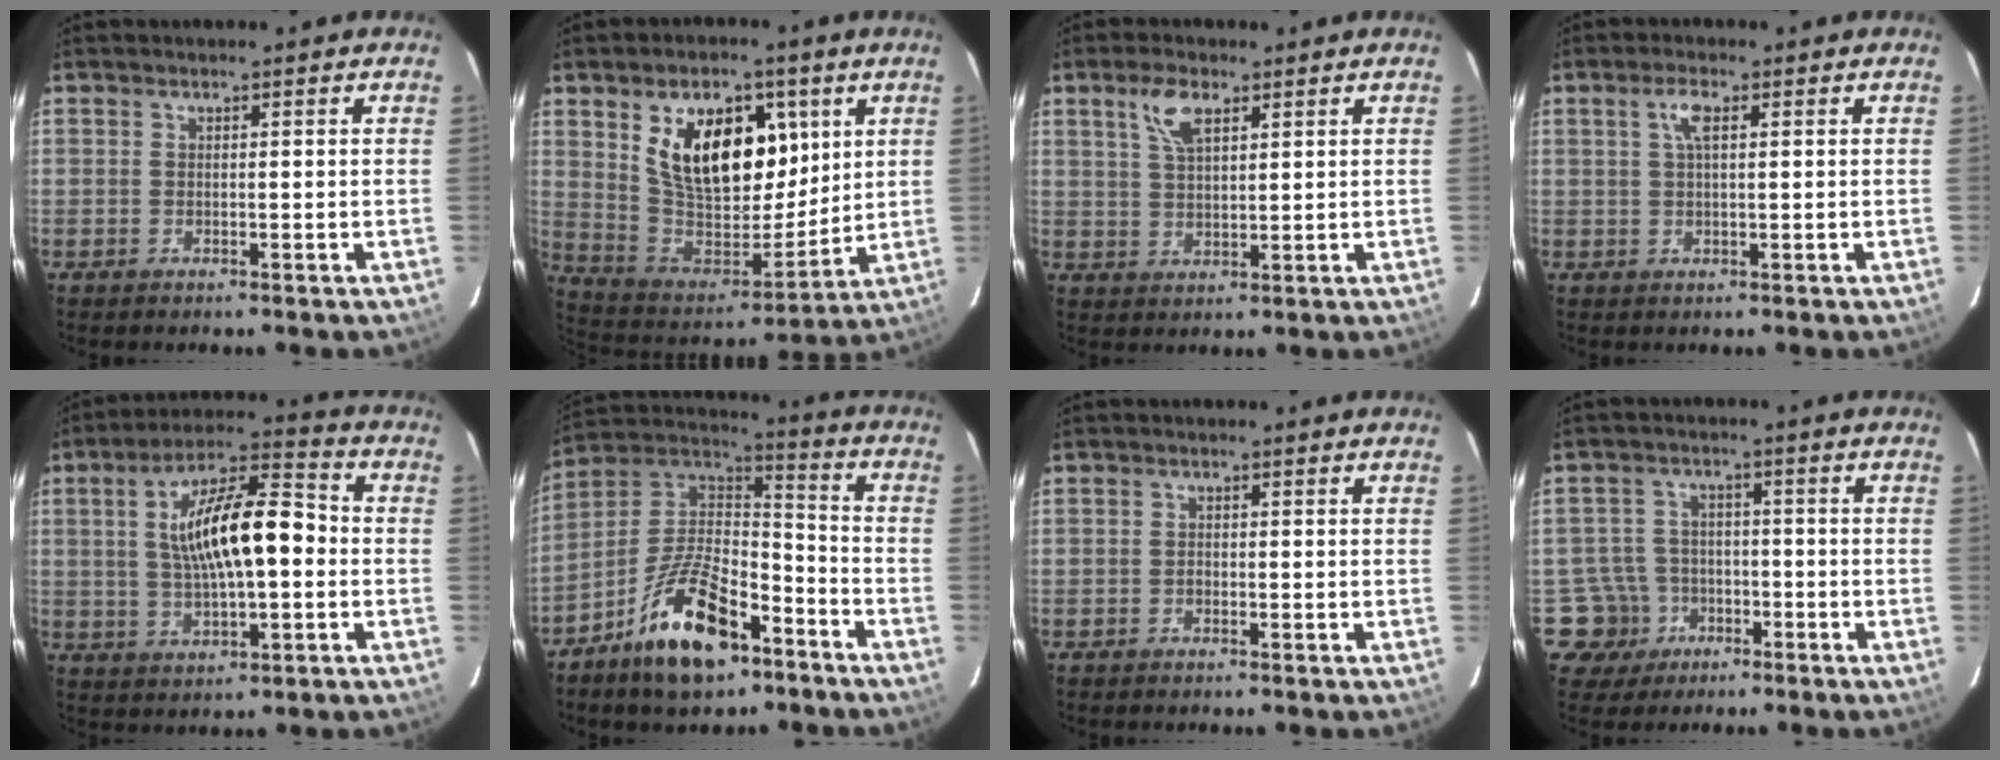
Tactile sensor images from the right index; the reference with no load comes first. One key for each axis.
{"total": 18.9, "fx": 7.0, "fy": 10.7, "fz": 14.0, "tx": -0.249, "ty": 0.006, "tz": 0.139}
{"total": 5.6, "fx": 3.0, "fy": 2.4, "fz": 4.1, "tx": -0.079, "ty": 0.010, "tz": 0.058}
{"total": 3.0, "fx": 1.0, "fy": 1.0, "fz": 2.6, "tx": -0.054, "ty": 0.007, "tz": 0.020}
{"total": 14.9, "fx": 0.4, "fy": 4.9, "fz": 14.0, "tx": -0.247, "ty": 0.022, "tz": 0.009}
{"total": 17.6, "fx": -10.2, "fy": 8.0, "fz": 11.8, "tx": -0.232, "ty": 0.013, "tz": -0.176}
{"total": 0.6, "fx": -0.4, "fy": 0.5, "fz": 0.2, "tx": -0.003, "ty": 0.001, "tz": -0.008}
{"total": 6.7, "fx": -3.2, "fy": 5.9, "fz": 0.0, "tx": -0.018, "ty": 0.027, "tz": -0.053}